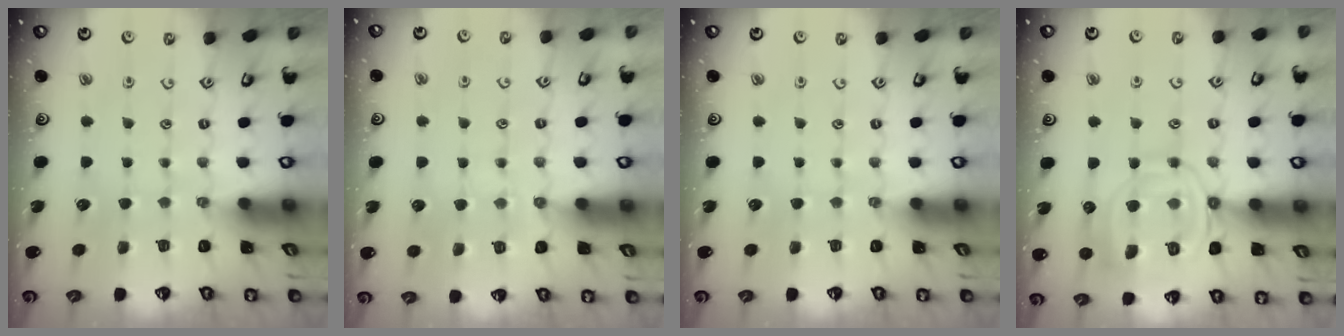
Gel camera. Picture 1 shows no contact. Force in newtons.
{"total": 6.3, "press": 6.2, "slide": 0.6}
{"total": 0.0}
{"total": 12.7, "press": 12.6, "slide": 1.1}